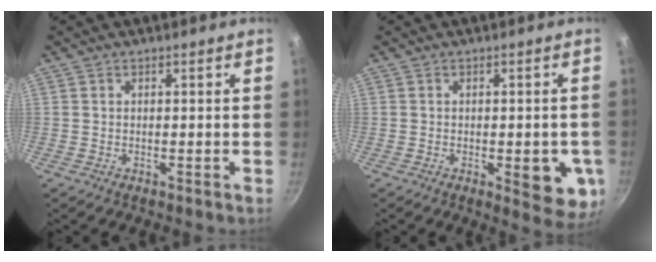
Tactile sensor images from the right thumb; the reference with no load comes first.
{"total": 9.3, "force": [-2.1, 3.7, 8.2], "torque": [-0.068, -0.002, -0.022]}